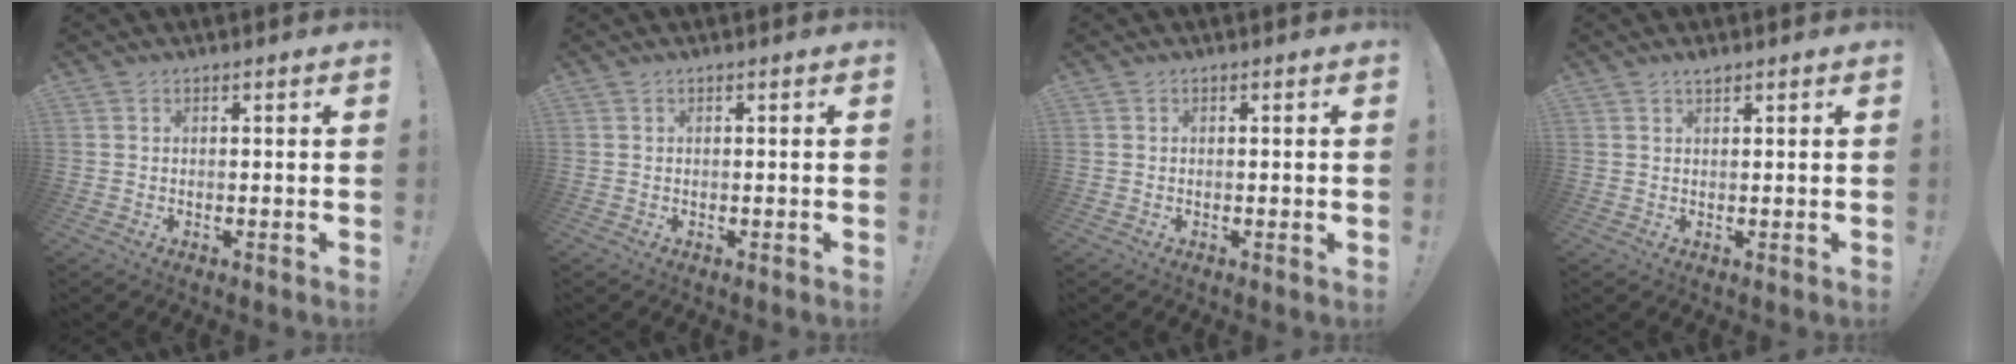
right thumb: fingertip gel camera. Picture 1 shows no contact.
{"total": 0.0}
{"total": 0.6, "force": [0.0, 0.1, 0.6], "torque": [-0.008, 0.000, -0.001]}
{"total": 1.7, "force": [1.5, 0.3, 0.7], "torque": [-0.005, -0.006, 0.026]}